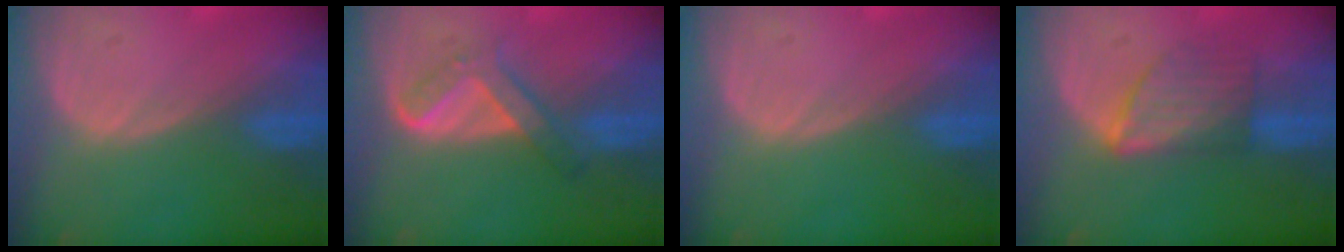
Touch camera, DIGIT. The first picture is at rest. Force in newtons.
{"total": 5.1, "press": 4.9, "slide": 1.2}
{"total": 0.0}
{"total": 5.9, "press": 5.8, "slide": 1.4}